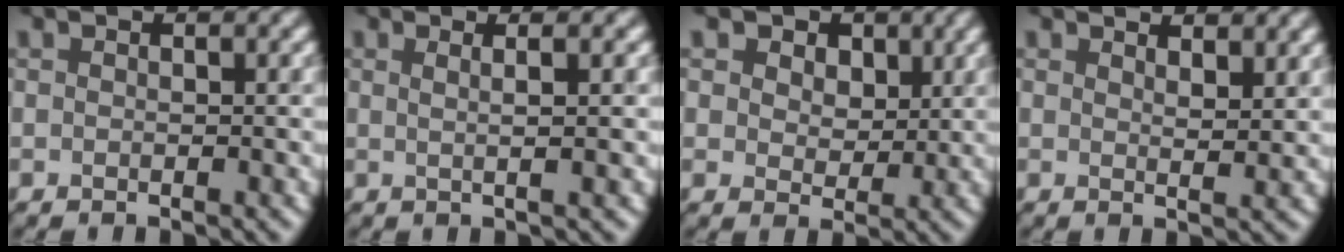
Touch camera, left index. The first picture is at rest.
{"total": 3.1, "force": [1.2, 1.2, 2.7], "torque": [-0.027, 0.009, -0.014]}
{"total": 6.2, "force": [3.3, 4.3, 2.9], "torque": [-0.068, 0.001, 0.045]}
{"total": 2.9, "force": [2.3, 0.6, 1.5], "torque": [-0.016, 0.000, 0.037]}